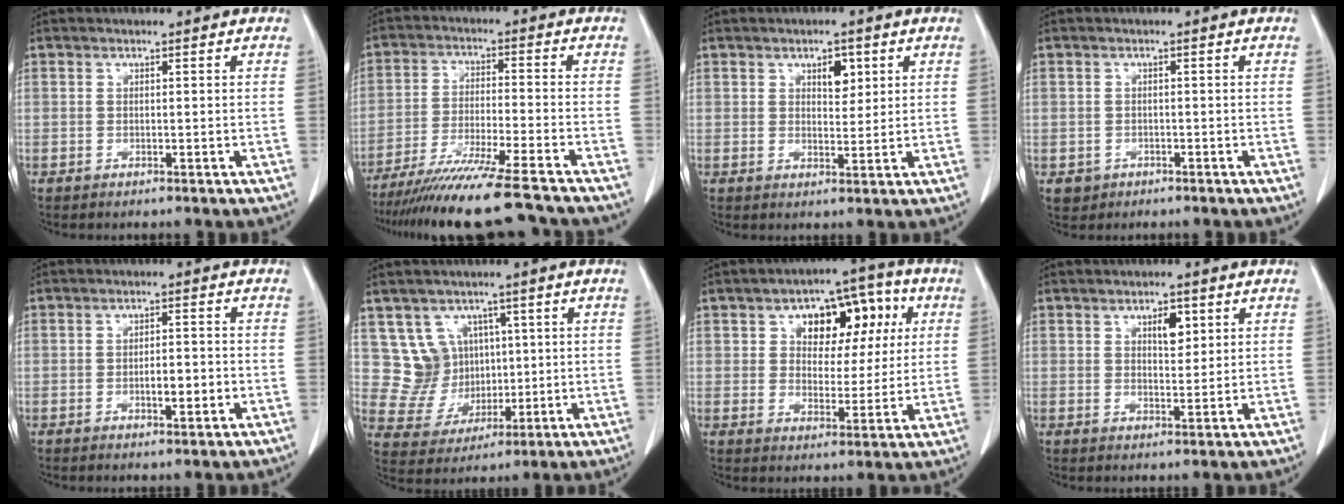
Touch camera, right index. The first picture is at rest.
{"total": 17.3, "force": [-15.1, -0.5, 8.5], "torque": [-0.139, -0.045, -0.243]}
{"total": 3.4, "force": [1.6, 1.8, 2.4], "torque": [-0.033, -0.001, 0.026]}
{"total": 2.3, "force": [-0.9, 2.1, 0.2], "torque": [-0.001, 0.007, -0.011]}
{"total": 3.5, "force": [-1.0, 1.1, 3.2], "torque": [-0.052, 0.002, -0.012]}
{"total": 7.7, "force": [2.8, 7.0, 1.2], "torque": [-0.025, 0.028, 0.068]}
{"total": 11.5, "force": [3.8, 6.9, 8.4], "torque": [-0.102, 0.040, 0.058]}
{"total": 3.6, "force": [1.7, 1.6, 2.8], "torque": [-0.043, -0.001, 0.028]}